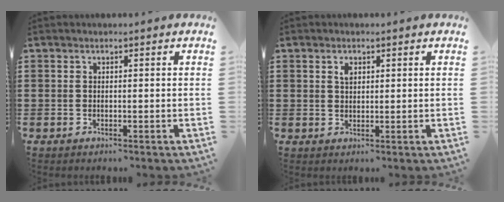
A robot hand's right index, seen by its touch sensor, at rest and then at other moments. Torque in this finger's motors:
{"motor_torque": [0.18, -0.15, 0.04, 0.04]}